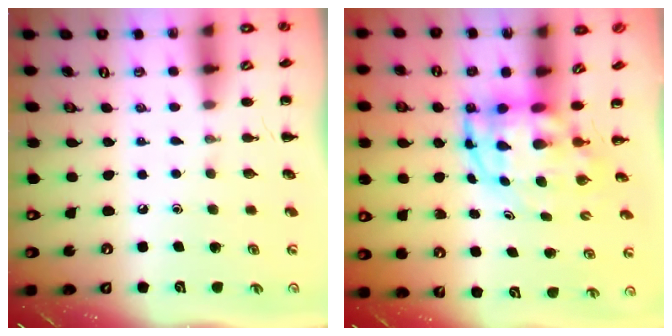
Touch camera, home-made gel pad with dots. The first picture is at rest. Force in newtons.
{"total": 5.0, "press": 4.8, "slide": 1.4}